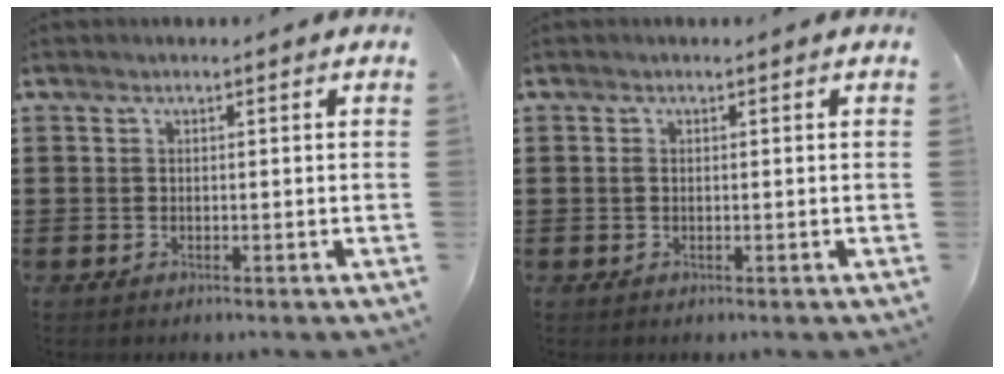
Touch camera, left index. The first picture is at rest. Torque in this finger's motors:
{"motor_torque": [0.23, 0.19, 0.08, 0.03]}